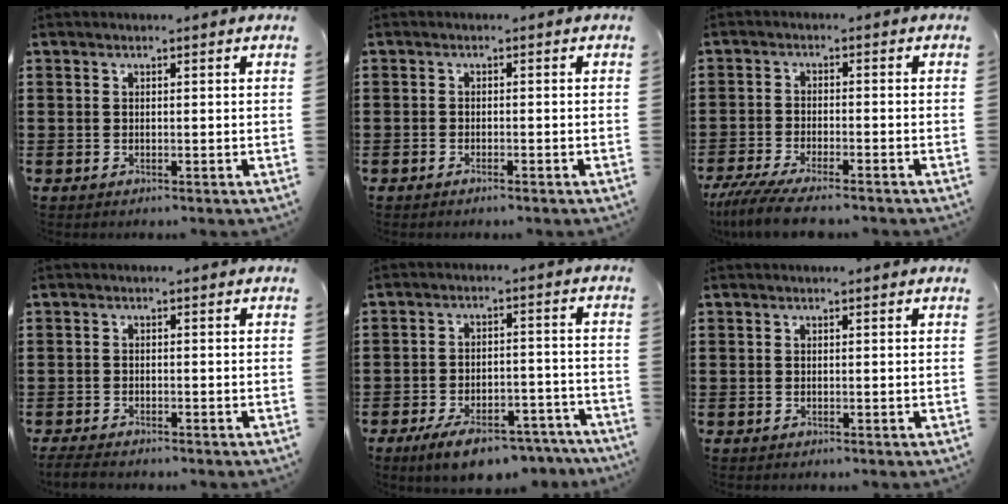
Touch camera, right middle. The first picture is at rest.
{"total": 0.8, "force": [-0.7, 0.1, 0.4], "torque": [-0.009, -0.003, -0.013]}
{"total": 4.7, "force": [-4.1, 0.0, 2.2], "torque": [-0.056, -0.016, -0.084]}
{"total": 1.4, "force": [-1.3, 0.0, 0.4], "torque": [-0.015, -0.002, -0.028]}
{"total": 7.3, "force": [-6.1, 1.7, 3.6], "torque": [-0.062, 0.010, -0.111]}
{"total": 0.0}